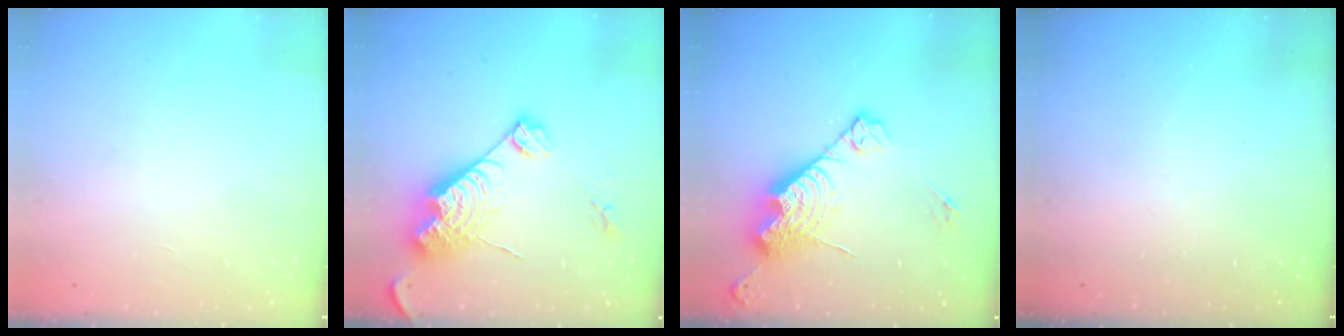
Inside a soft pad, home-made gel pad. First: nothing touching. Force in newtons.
{"total": 16.7, "press": 16.7, "slide": 1.3}
{"total": 16.6, "press": 16.5, "slide": 1.4}
{"total": 0.0}